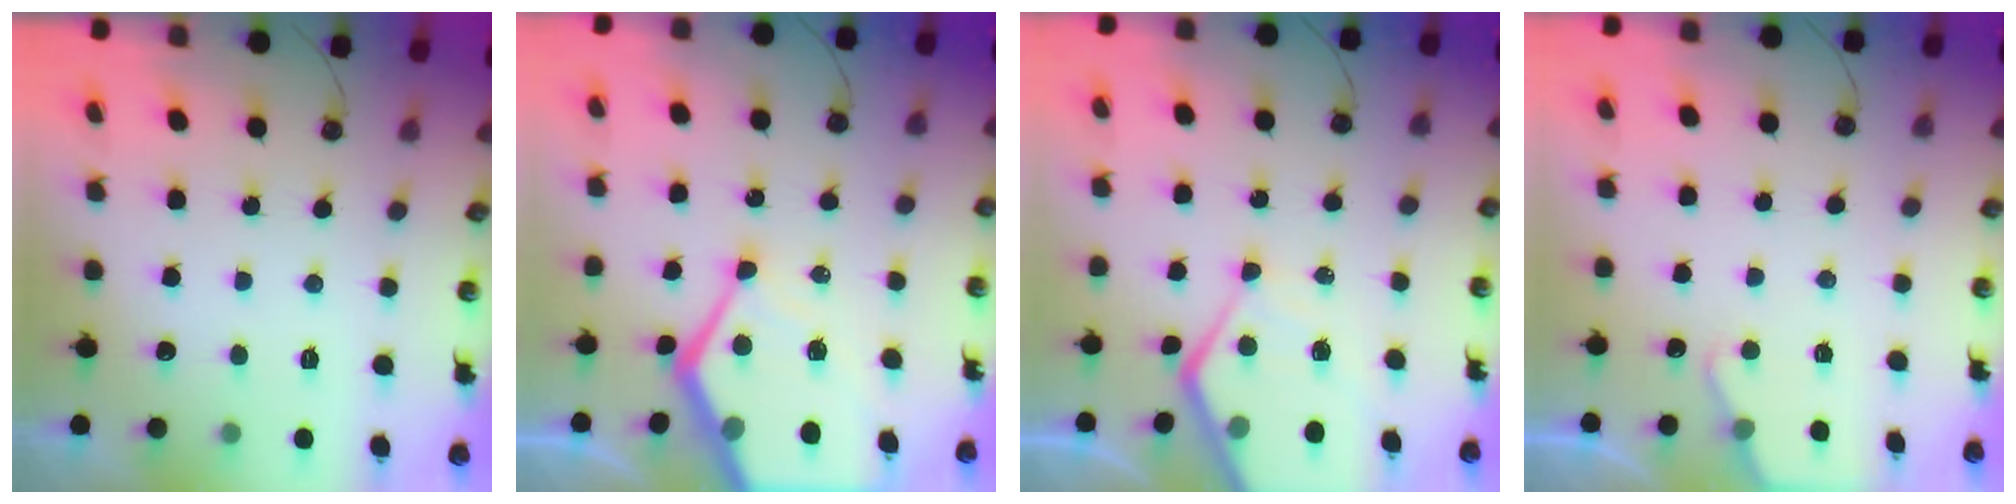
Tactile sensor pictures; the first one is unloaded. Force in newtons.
{"total": 18.4, "press": 18.3, "slide": 2.1}
{"total": 10.3, "press": 10.2, "slide": 1.0}
{"total": 3.2, "press": 3.2, "slide": 0.5}